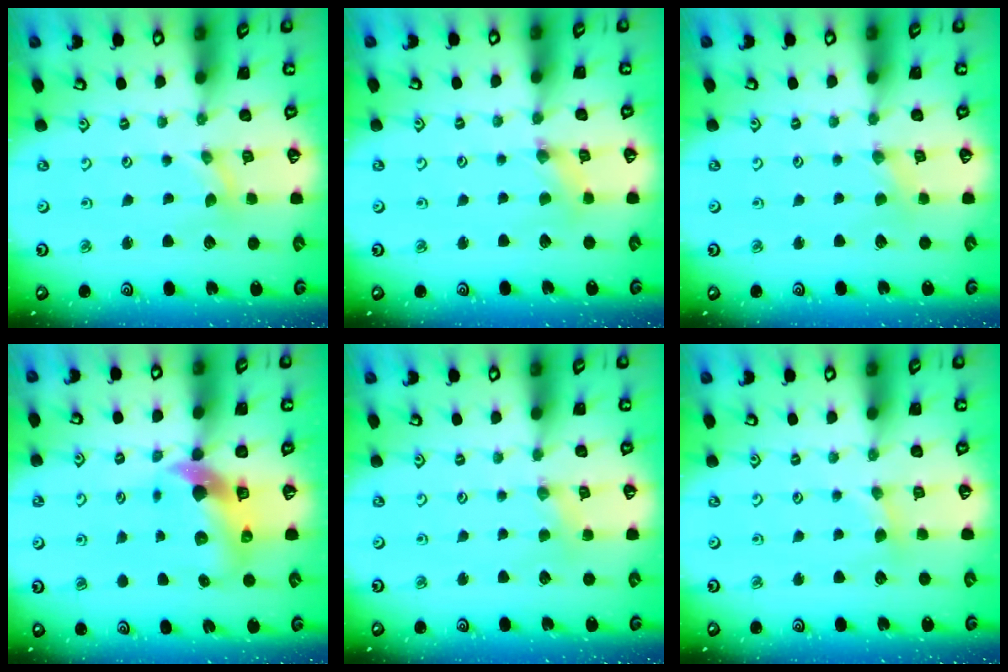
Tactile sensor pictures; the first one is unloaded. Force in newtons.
{"total": 1.4, "press": 1.3, "slide": 0.3}
{"total": 1.4, "press": 1.4, "slide": 0.3}
{"total": 8.9, "press": 8.8, "slide": 1.2}
{"total": 1.3, "press": 1.2, "slide": 0.2}
{"total": 1.9, "press": 1.8, "slide": 0.4}